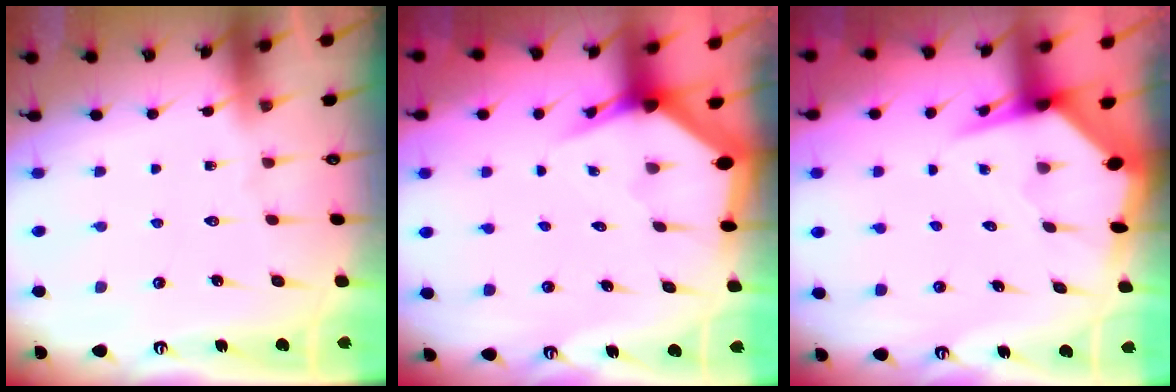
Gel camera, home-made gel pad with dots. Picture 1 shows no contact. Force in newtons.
{"total": 3.7, "press": 3.7, "slide": 0.3}
{"total": 5.3, "press": 5.2, "slide": 0.5}